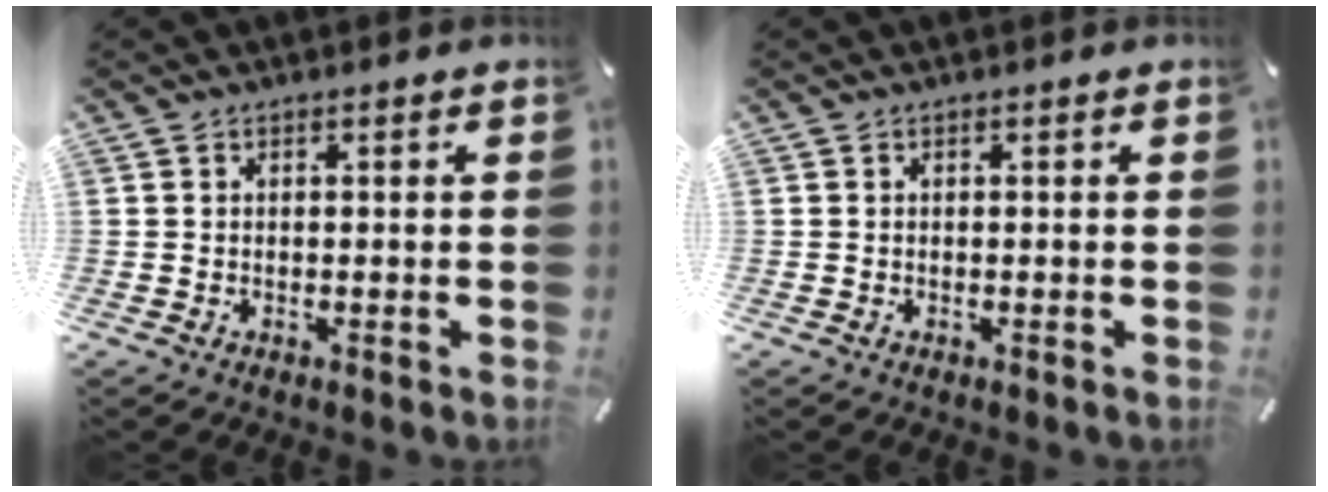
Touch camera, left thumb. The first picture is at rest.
{"total": 0.0}